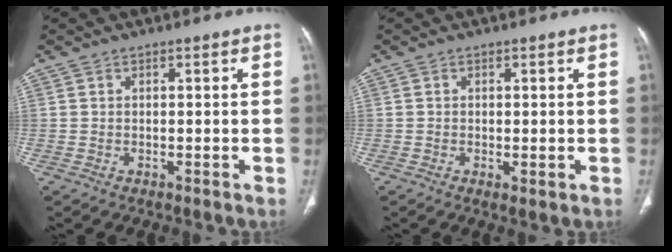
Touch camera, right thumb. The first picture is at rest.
{"total": 1.5, "force": [-0.3, 0.5, 1.4], "torque": [-0.028, -0.006, -0.003]}